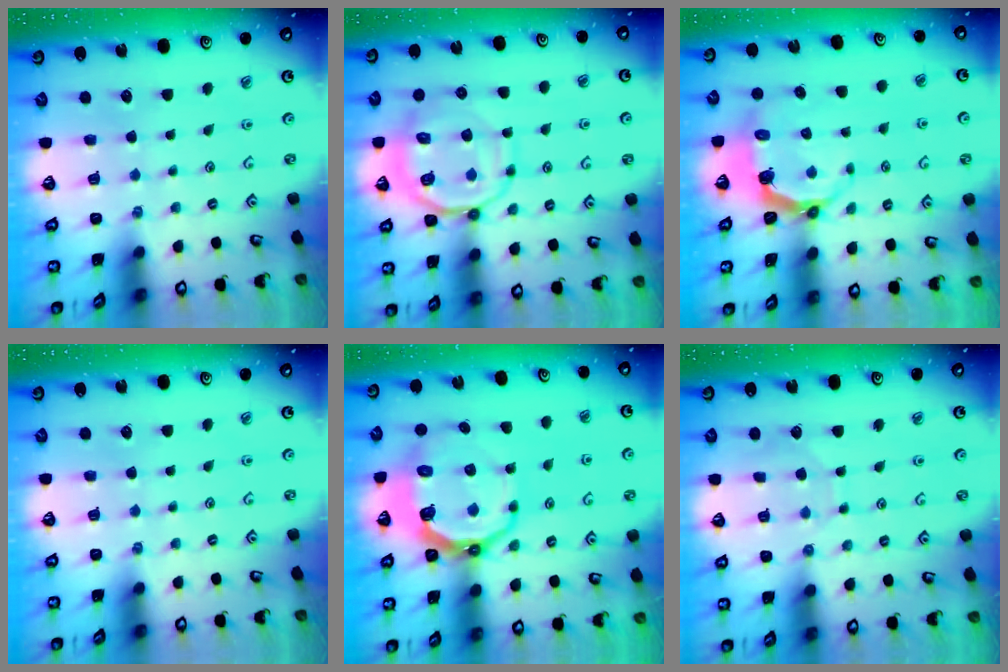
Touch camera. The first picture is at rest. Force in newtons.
{"total": 12.6, "press": 12.5, "slide": 1.8}
{"total": 5.4, "press": 4.1, "slide": 3.5}
{"total": 0.0}
{"total": 13.2, "press": 12.4, "slide": 4.4}
{"total": 5.7, "press": 5.7, "slide": 0.4}